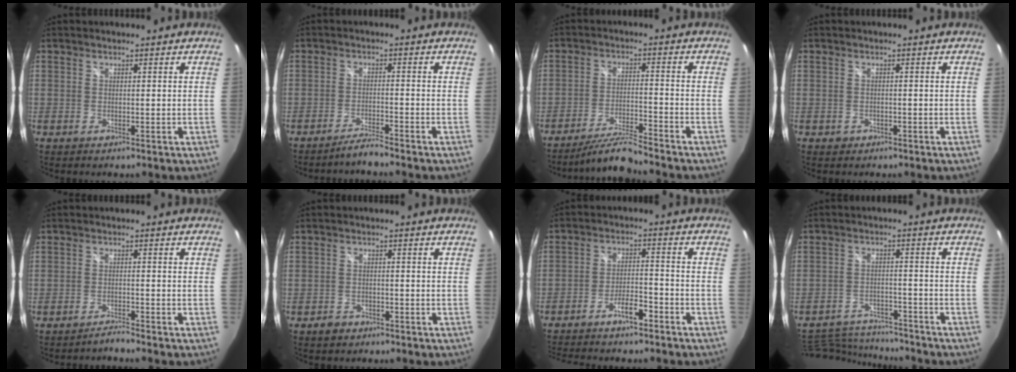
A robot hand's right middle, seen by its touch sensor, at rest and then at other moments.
{"total": 3.3, "force": [-3.1, -0.6, 0.9], "torque": [-0.034, -0.001, -0.061]}
{"total": 7.6, "force": [-7.0, -1.0, 2.6], "torque": [-0.068, 0.002, -0.129]}
{"total": 1.3, "force": [-0.6, 1.1, 0.3], "torque": [-0.007, -0.002, -0.007]}
{"total": 1.9, "force": [-1.8, -0.4, 0.2], "torque": [-0.009, -0.003, -0.036]}
{"total": 2.5, "force": [-1.7, 1.7, 0.5], "torque": [-0.015, 0.000, -0.027]}
{"total": 7.8, "force": [-6.4, 1.5, 4.1], "torque": [-0.087, 0.011, -0.107]}
{"total": 14.1, "force": [-12.8, 4.2, 4.1], "torque": [-0.109, 0.007, -0.192]}